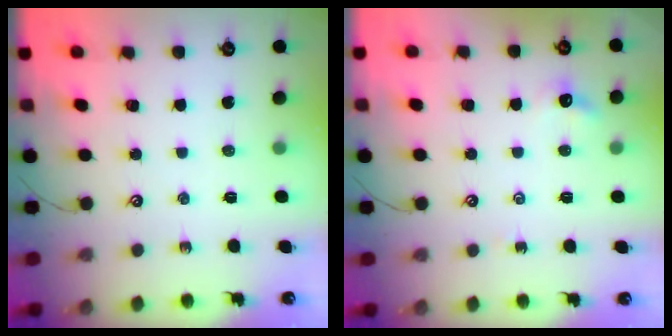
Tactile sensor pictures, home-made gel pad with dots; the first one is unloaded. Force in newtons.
{"total": 2.0, "press": 2.0, "slide": 0.5}